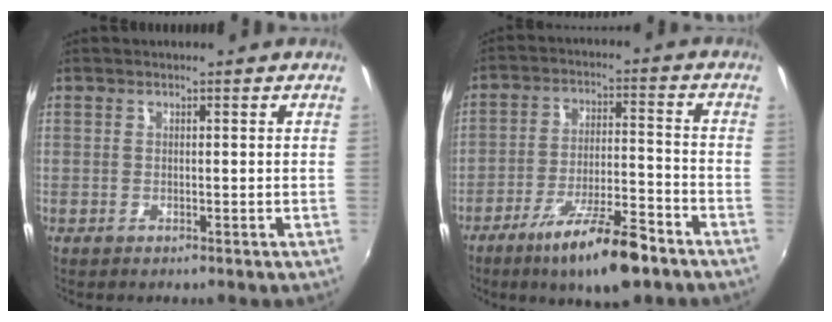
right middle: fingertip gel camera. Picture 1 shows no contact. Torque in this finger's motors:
{"motor_torque": [1.12, -1.02, 0.55, 0.17]}